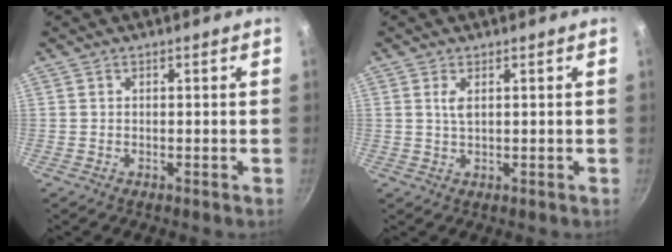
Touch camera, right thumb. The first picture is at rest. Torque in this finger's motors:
{"motor_torque": [0.52, 0.18, 0.48, -0.32, 0.01]}